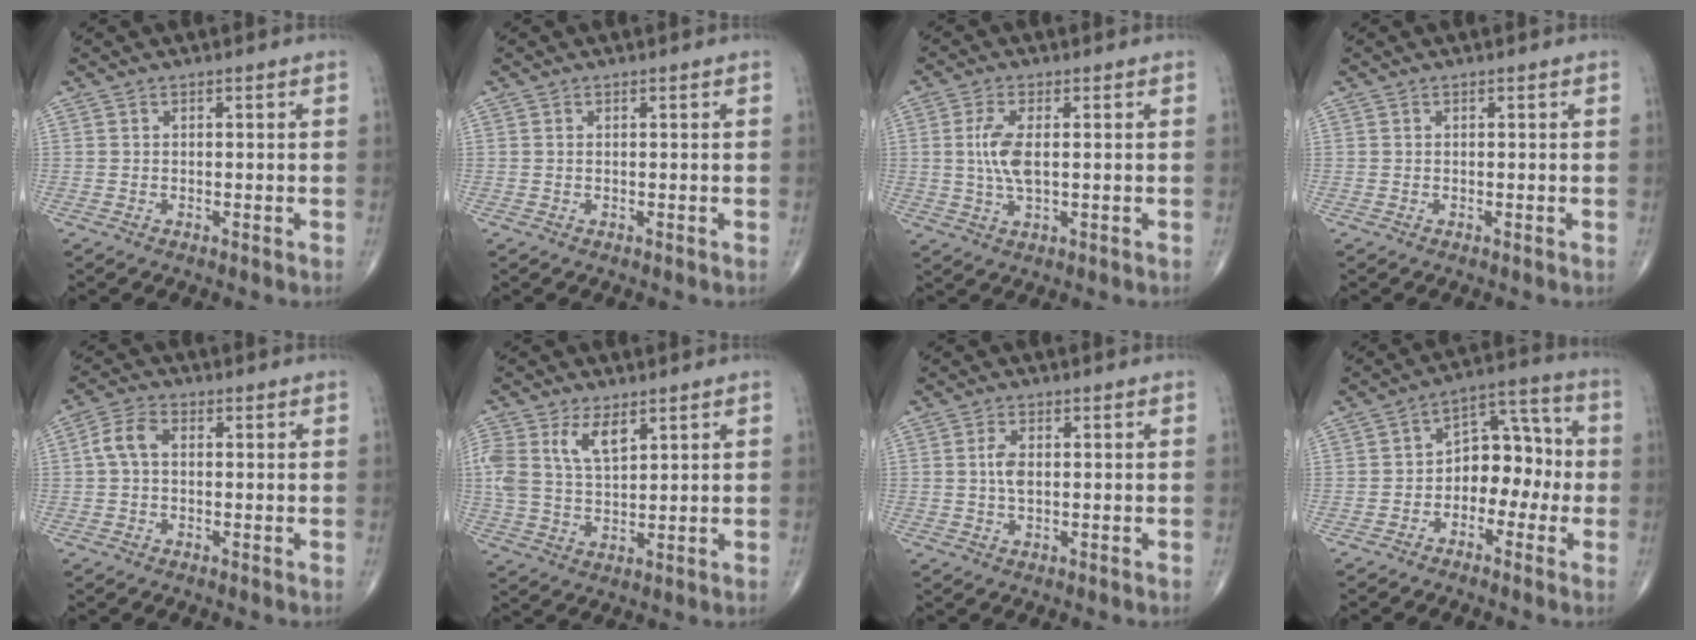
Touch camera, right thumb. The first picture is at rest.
{"total": 0.0}
{"total": 6.1, "force": [0.5, 2.4, 5.6], "torque": [-0.123, -0.003, 0.009]}
{"total": 0.0}
{"total": 4.7, "force": [0.3, 3.0, 3.7], "torque": [-0.075, 0.016, -0.001]}
{"total": 9.1, "force": [4.1, 4.6, 6.6], "torque": [-0.133, -0.004, 0.085]}
{"total": 3.1, "force": [0.2, 1.6, 2.6], "torque": [-0.051, 0.002, 0.003]}
{"total": 10.4, "force": [-2.0, 7.0, 7.4], "torque": [-0.069, 0.050, -0.045]}